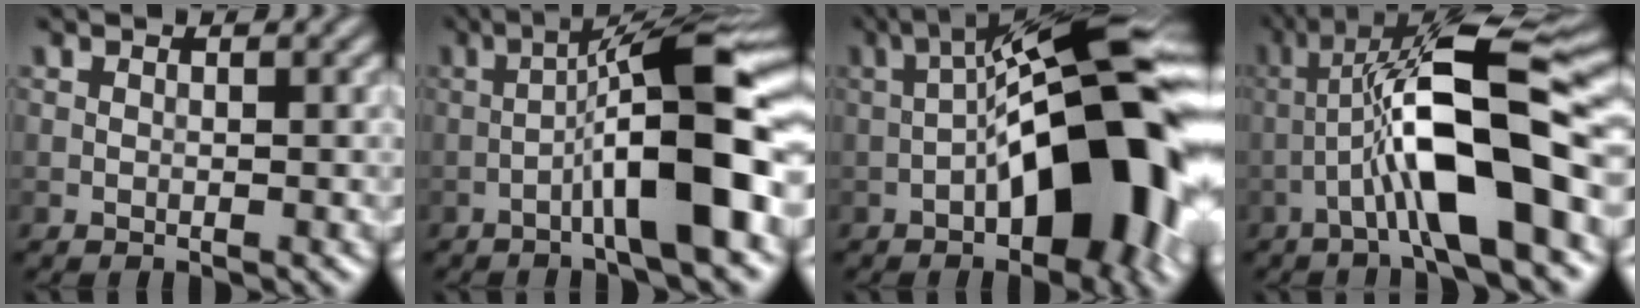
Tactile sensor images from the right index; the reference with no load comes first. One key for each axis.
{"total": 9.9, "fx": -2.9, "fy": 1.3, "fz": 9.4, "tx": -0.134, "ty": 0.028, "tz": -0.050}
{"total": 14.5, "fx": -3.4, "fy": 5.1, "fz": 13.1, "tx": -0.170, "ty": 0.029, "tz": -0.065}
{"total": 11.6, "fx": -3.0, "fy": 2.4, "fz": 11.0, "tx": -0.192, "ty": 0.025, "tz": -0.054}